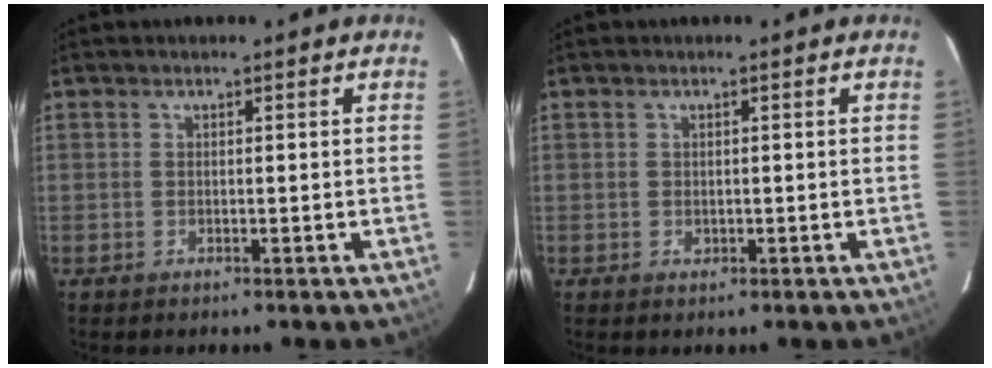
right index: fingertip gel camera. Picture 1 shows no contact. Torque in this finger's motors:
{"motor_torque": [0.05, 0.03, -0.02, 0.01]}